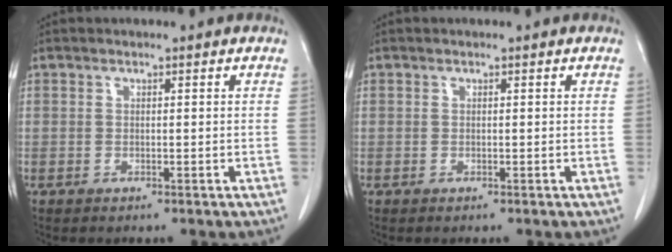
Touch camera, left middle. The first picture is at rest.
{"total": 0.0}